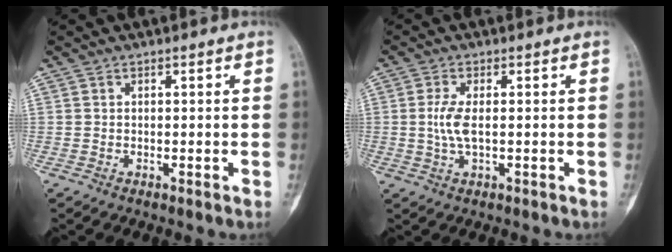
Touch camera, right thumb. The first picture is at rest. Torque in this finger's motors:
{"motor_torque": [0.83, 0.05, 0.31, -0.33, 0.10]}